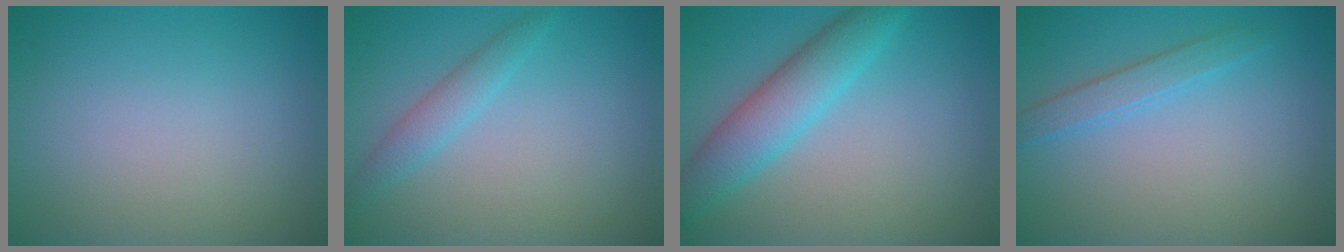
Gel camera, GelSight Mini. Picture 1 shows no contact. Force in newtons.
{"total": 1.9, "press": 1.9, "slide": 0.1}
{"total": 4.8, "press": 4.7, "slide": 0.3}
{"total": 1.9, "press": 1.9, "slide": 0.1}